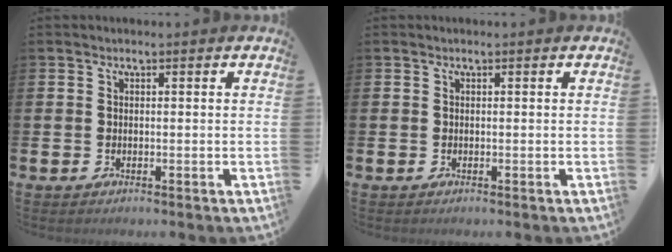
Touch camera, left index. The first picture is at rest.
{"total": 0.0}